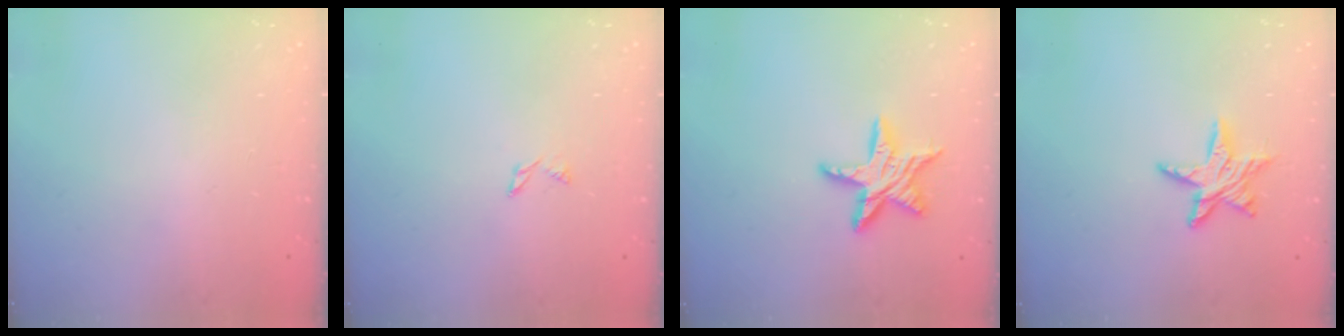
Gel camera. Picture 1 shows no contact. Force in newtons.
{"total": 1.8, "press": 1.7, "slide": 0.3}
{"total": 11.6, "press": 11.6, "slide": 0.9}
{"total": 9.1, "press": 9.1, "slide": 0.5}